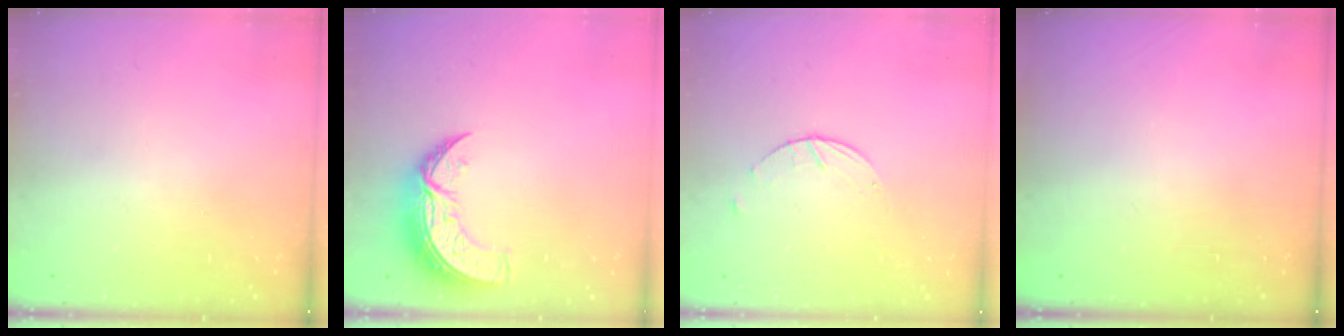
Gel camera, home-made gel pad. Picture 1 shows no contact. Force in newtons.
{"total": 9.7, "press": 9.7, "slide": 0.8}
{"total": 2.6, "press": 2.6, "slide": 0.4}
{"total": 0.0}